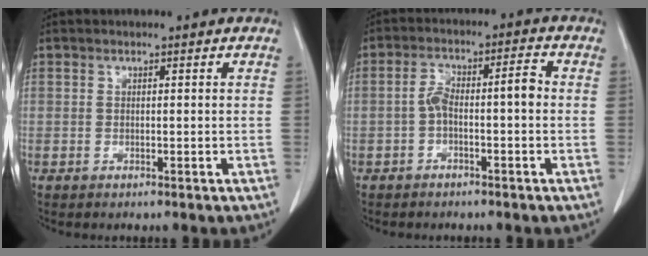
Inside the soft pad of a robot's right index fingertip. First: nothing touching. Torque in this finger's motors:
{"motor_torque": [0.16, 0.01, 0.11, 0.03]}